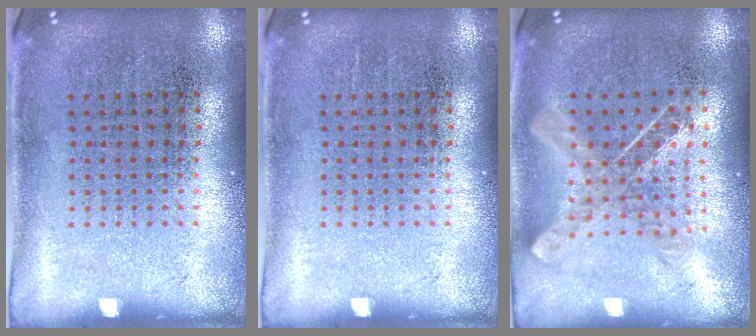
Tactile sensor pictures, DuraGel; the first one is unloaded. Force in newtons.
{"total": 0.0}
{"total": 0.9, "press": 0.9, "slide": 0.0}